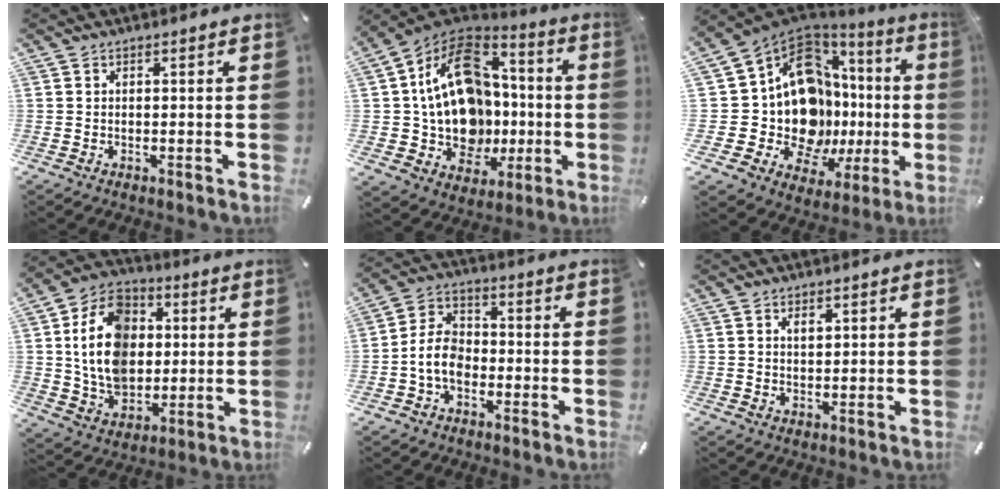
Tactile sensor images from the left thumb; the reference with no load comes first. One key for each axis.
{"total": 20.3, "fx": 0.8, "fy": 16.4, "fz": 11.8, "tx": -0.233, "ty": -0.010, "tz": 0.024}
{"total": 20.0, "fx": -0.7, "fy": 14.0, "fz": 14.3, "tx": -0.281, "ty": -0.068, "tz": 0.015}
{"total": 16.6, "fx": 1.6, "fy": 13.3, "fz": 9.8, "tx": -0.200, "ty": 0.015, "tz": 0.033}
{"total": 8.2, "fx": -2.7, "fy": 5.9, "fz": 5.0, "tx": -0.118, "ty": 0.016, "tz": -0.053}
{"total": 1.9, "fx": 1.1, "fy": 1.2, "fz": 1.1, "tx": -0.007, "ty": -0.005, "tz": 0.016}